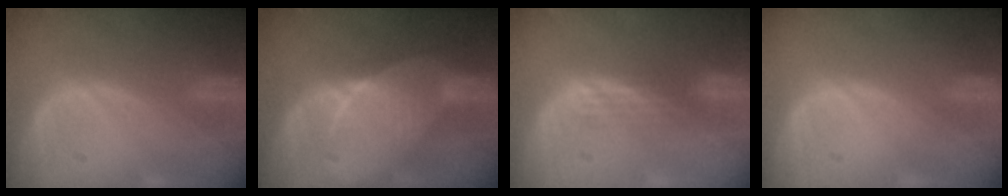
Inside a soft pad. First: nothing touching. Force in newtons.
{"total": 6.8, "press": 6.5, "slide": 2.2}
{"total": 2.2, "press": 2.2, "slide": 0.2}
{"total": 0.0}